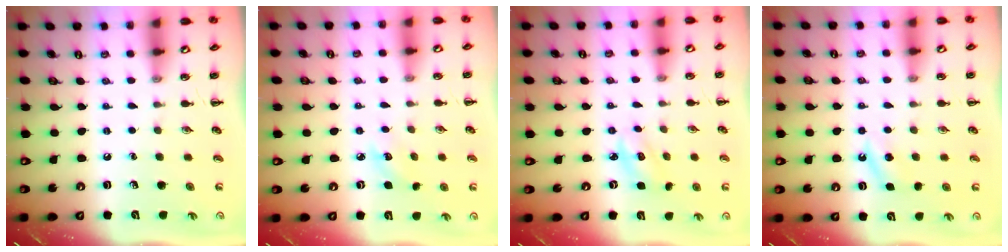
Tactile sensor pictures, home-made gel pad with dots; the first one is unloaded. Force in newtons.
{"total": 4.7, "press": 4.6, "slide": 1.0}
{"total": 2.7, "press": 2.7, "slide": 0.4}
{"total": 5.2, "press": 5.0, "slide": 1.6}